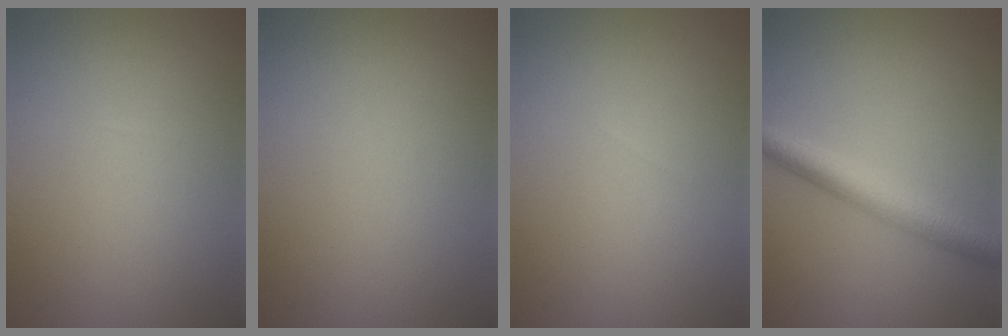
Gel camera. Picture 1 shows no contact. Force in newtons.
{"total": 0.0}
{"total": 0.0}
{"total": 4.2, "press": 4.2, "slide": 0.1}